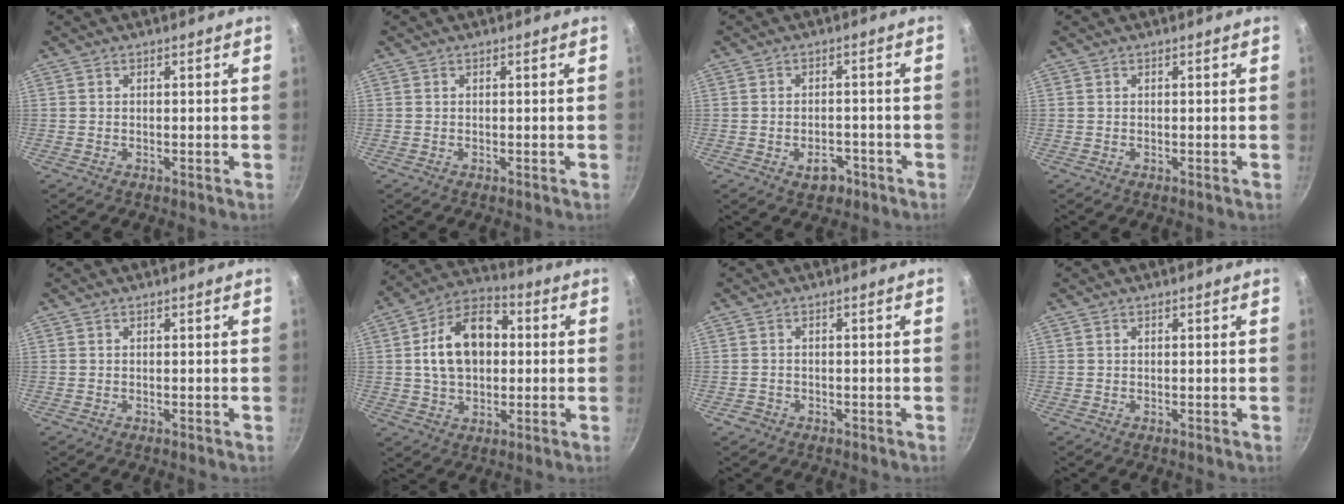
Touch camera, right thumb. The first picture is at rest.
{"total": 0.0}
{"total": 4.4, "force": [-2.3, 2.8, 2.4], "torque": [-0.020, 0.020, -0.025]}
{"total": 0.0}
{"total": 0.0}
{"total": 15.4, "force": [1.7, 10.5, 11.1], "torque": [-0.158, 0.026, 0.015]}
{"total": 1.7, "force": [-0.9, 1.4, 0.4], "torque": [-0.005, 0.011, -0.009]}
{"total": 0.0}